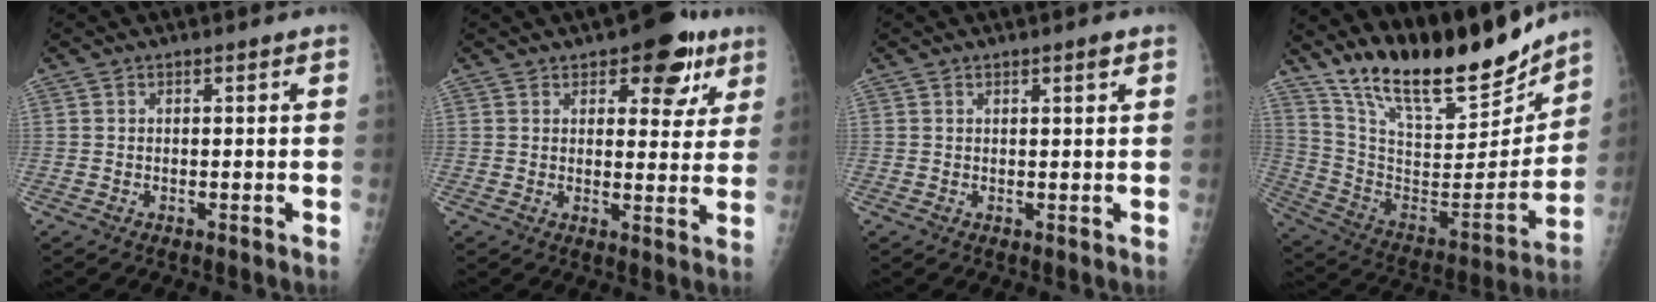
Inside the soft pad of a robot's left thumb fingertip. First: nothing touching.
{"total": 10.1, "force": [5.7, 5.2, 6.6], "torque": [-0.038, -0.019, 0.070]}
{"total": 1.3, "force": [0.8, 0.2, 0.9], "torque": [-0.012, -0.005, 0.013]}
{"total": 24.3, "force": [19.8, 7.1, 12.2], "torque": [-0.163, -0.101, 0.340]}